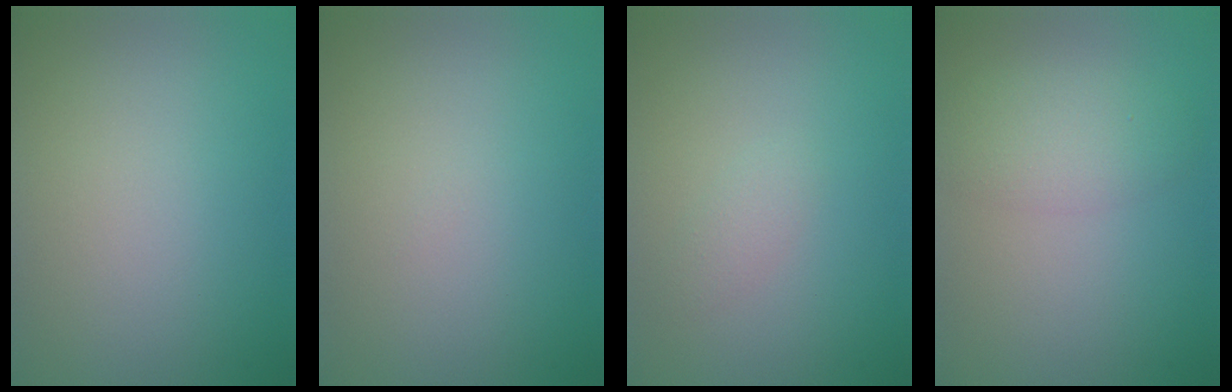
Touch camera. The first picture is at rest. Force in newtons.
{"total": 0.0}
{"total": 1.0, "press": 1.0, "slide": 0.1}
{"total": 3.1, "press": 3.1, "slide": 0.1}